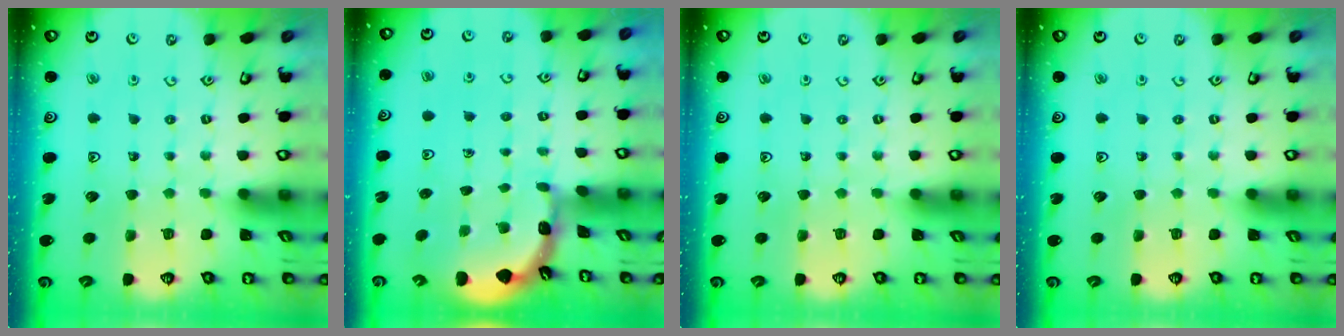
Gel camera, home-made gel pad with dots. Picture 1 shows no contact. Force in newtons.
{"total": 1.8, "press": 1.8, "slide": 0.2}
{"total": 0.0}
{"total": 0.0}